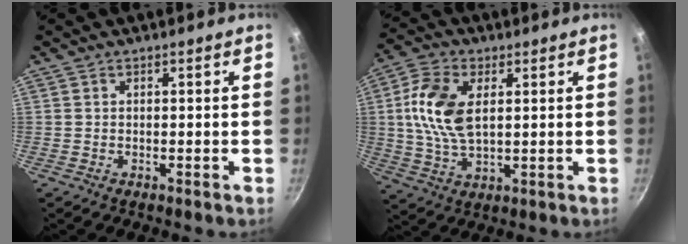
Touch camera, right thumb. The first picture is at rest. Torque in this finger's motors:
{"motor_torque": [-0.99, 1.34, 0.47, -0.05, 0.12]}